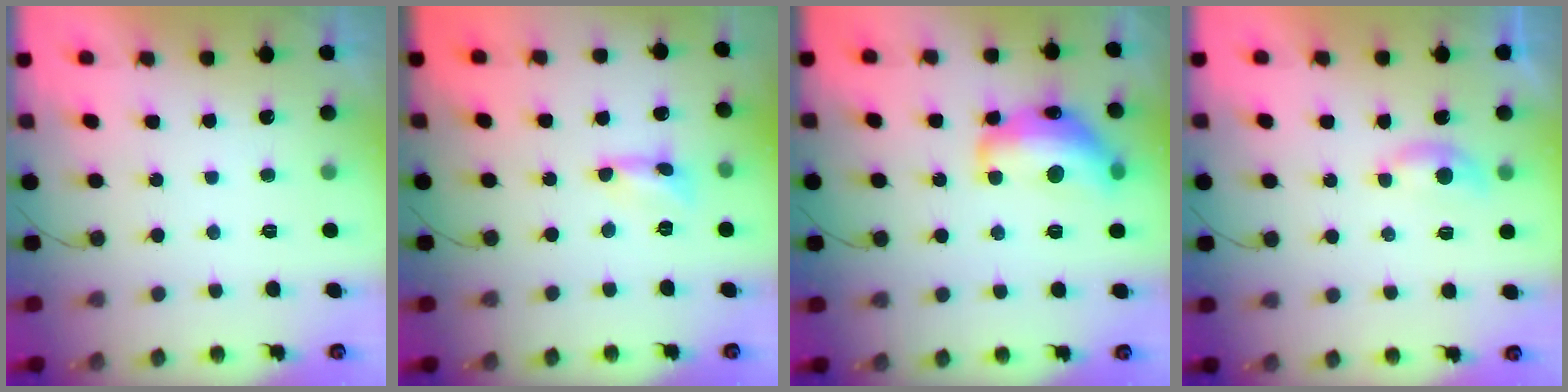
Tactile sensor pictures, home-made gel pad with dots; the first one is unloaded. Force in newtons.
{"total": 1.7, "press": 1.7, "slide": 0.1}
{"total": 17.9, "press": 17.9, "slide": 0.9}
{"total": 4.1, "press": 4.1, "slide": 0.7}